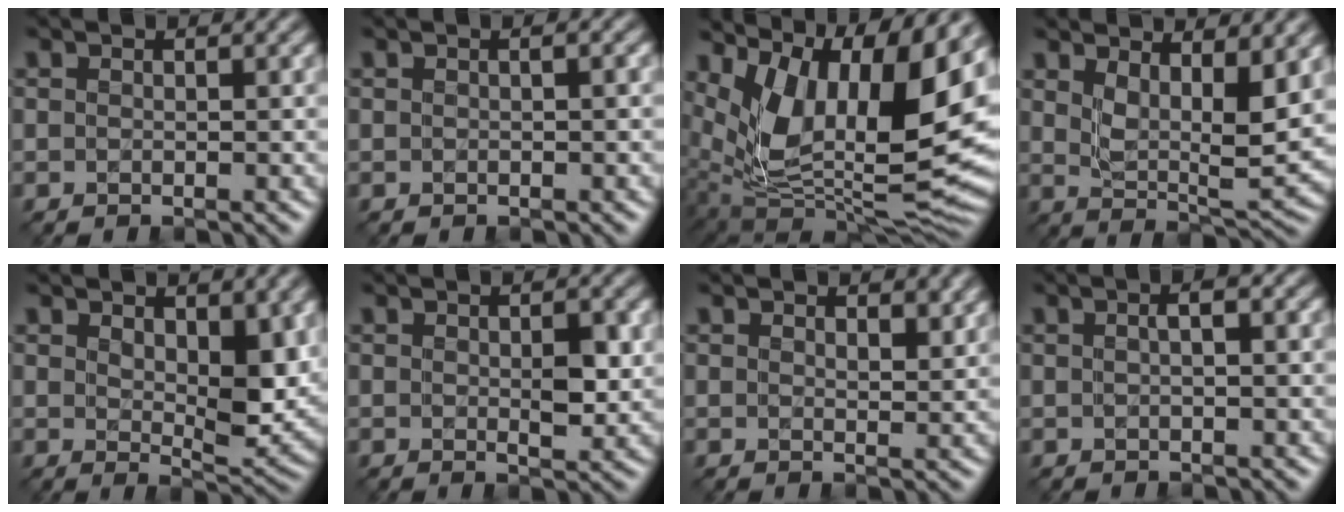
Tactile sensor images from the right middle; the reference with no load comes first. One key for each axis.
{"total": 0.7, "fx": 0.1, "fy": 0.1, "fz": 0.7, "tx": -0.013, "ty": 0.002, "tz": 0.000}
{"total": 15.1, "fx": 5.5, "fy": 7.0, "fz": 12.2, "tx": -0.220, "ty": 0.005, "tz": 0.095}
{"total": 6.7, "fx": 2.6, "fy": 2.7, "fz": 5.6, "tx": -0.105, "ty": -0.015, "tz": 0.050}
{"total": 5.8, "fx": 1.3, "fy": 2.8, "fz": 4.9, "tx": -0.083, "ty": -0.013, "tz": 0.029}
{"total": 2.8, "fx": 0.1, "fy": 1.2, "fz": 2.6, "tx": -0.043, "ty": -0.006, "tz": 0.003}
{"total": 1.5, "fx": 1.0, "fy": 0.6, "fz": 0.9, "tx": -0.013, "ty": -0.004, "tz": 0.020}
{"total": 1.9, "fx": 0.4, "fy": 0.6, "fz": 1.8, "tx": -0.019, "ty": -0.005, "tz": 0.002}